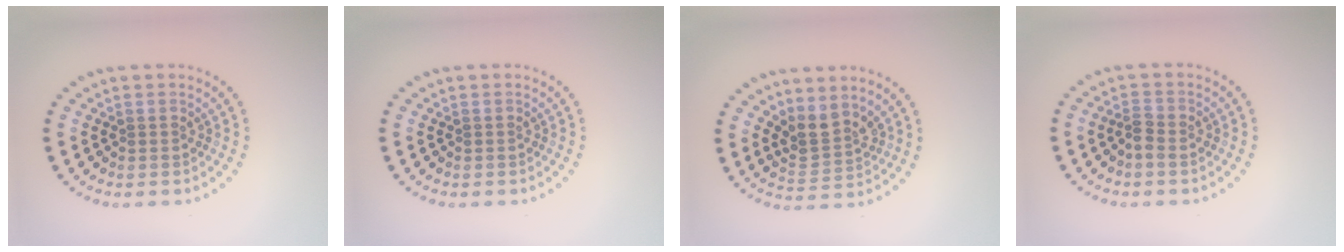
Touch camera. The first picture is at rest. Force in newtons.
{"total": 0.0}
{"total": 2.8, "press": 2.1, "slide": 1.9}
{"total": 1.3, "press": 1.2, "slide": 0.5}